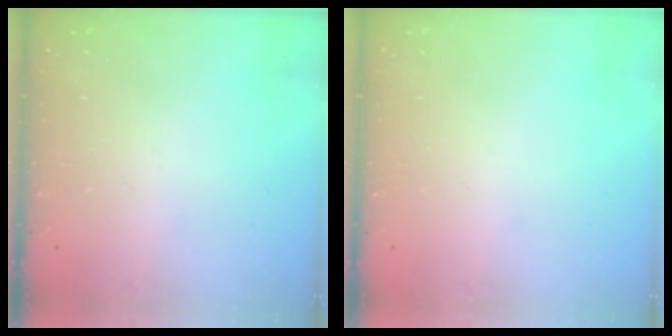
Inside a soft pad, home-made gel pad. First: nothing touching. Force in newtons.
{"total": 0.0}